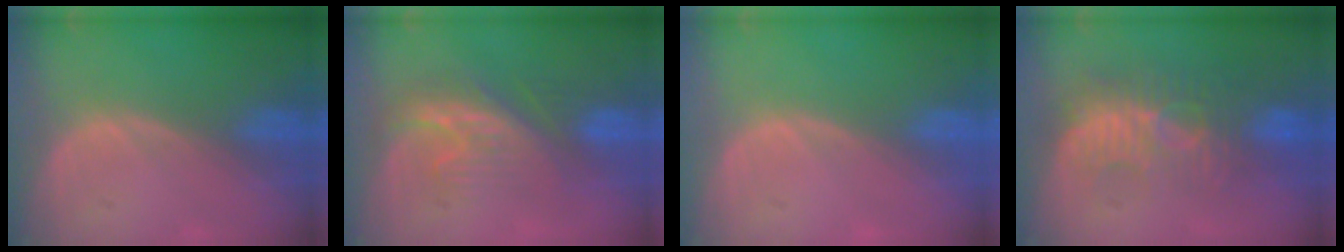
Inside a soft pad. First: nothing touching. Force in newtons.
{"total": 7.6, "press": 7.4, "slide": 1.7}
{"total": 0.0}
{"total": 9.1, "press": 8.7, "slide": 2.7}